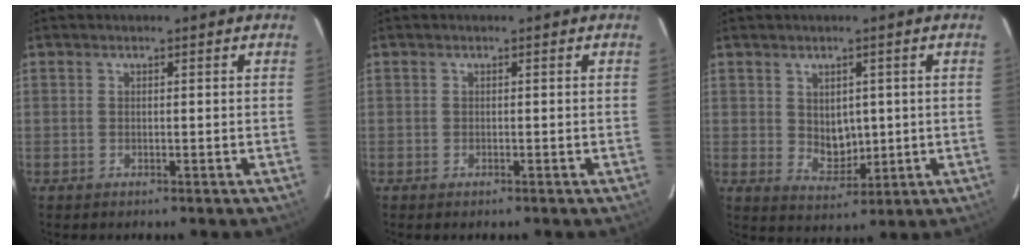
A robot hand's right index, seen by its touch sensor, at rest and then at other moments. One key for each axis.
{"total": 0.5, "fx": -0.4, "fy": 0.2, "fz": 0.2, "tx": -0.005, "ty": -0.002, "tz": -0.008}
{"total": 5.3, "fx": 0.9, "fy": 4.2, "fz": 3.1, "tx": -0.049, "ty": -0.004, "tz": 0.030}